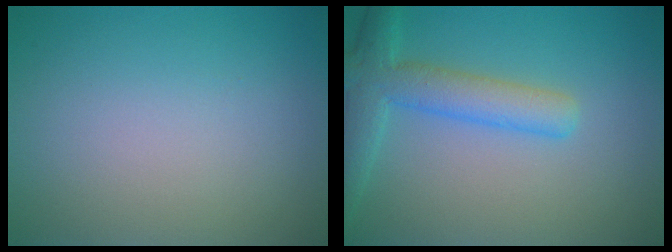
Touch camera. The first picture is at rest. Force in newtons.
{"total": 4.6, "press": 4.6, "slide": 0.2}